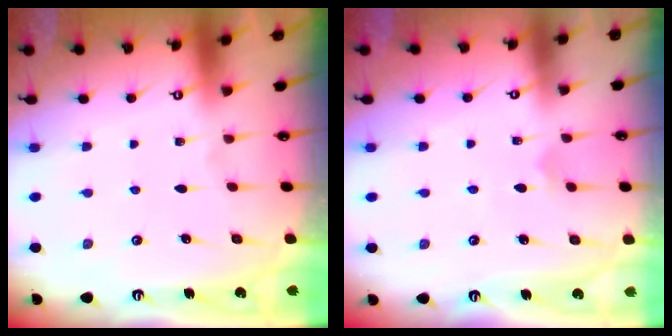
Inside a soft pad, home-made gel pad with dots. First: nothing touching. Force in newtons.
{"total": 3.6, "press": 3.5, "slide": 0.7}